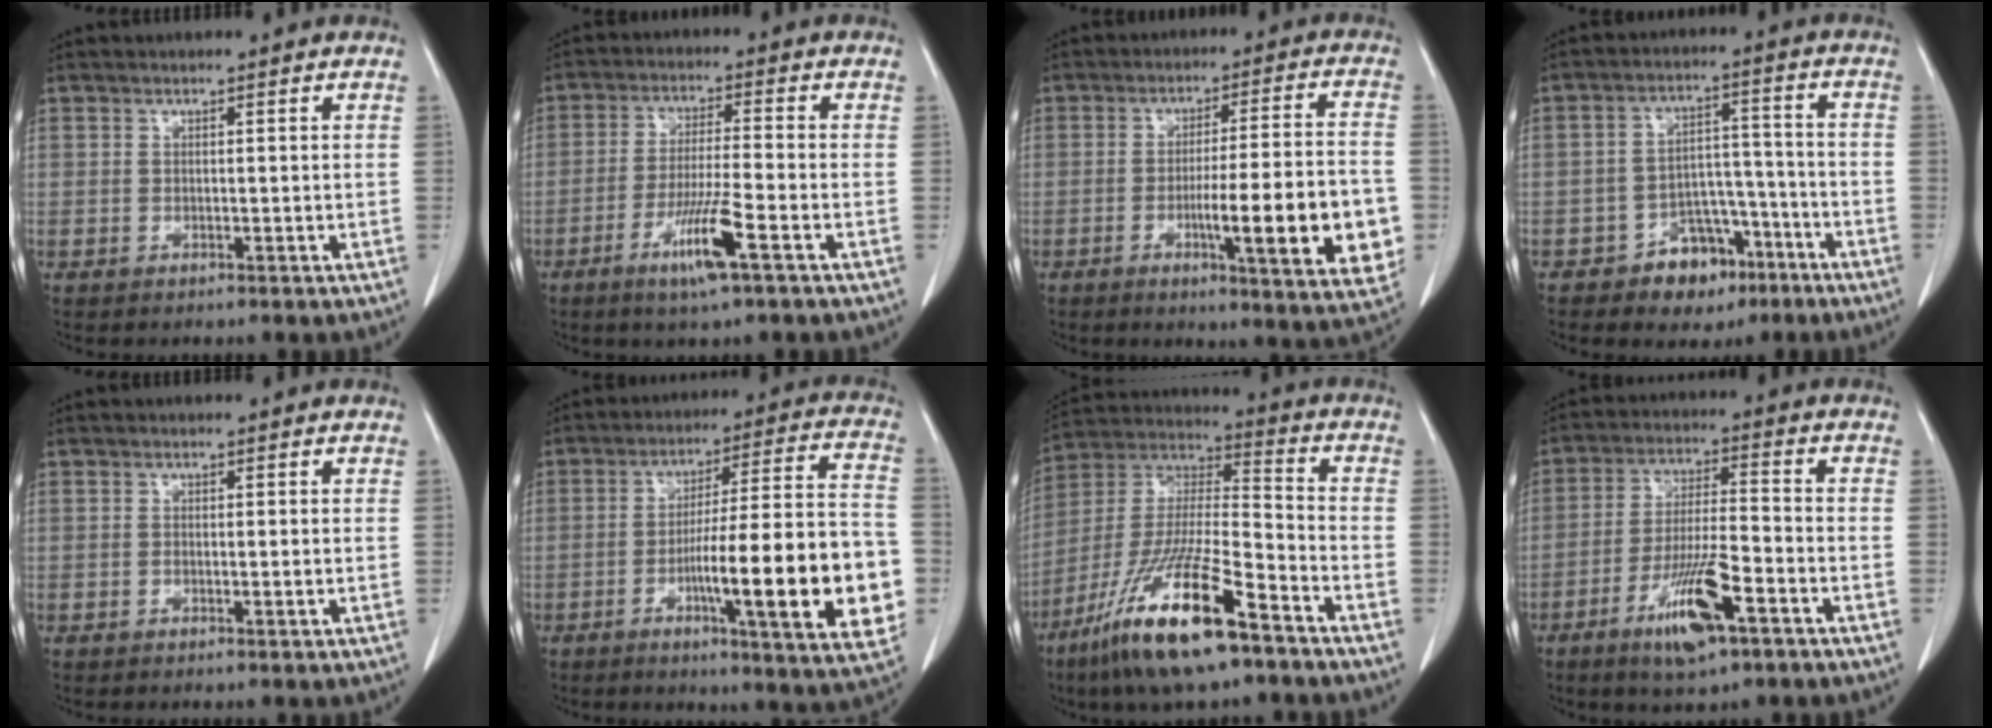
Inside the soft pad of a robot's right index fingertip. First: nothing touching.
{"total": 8.4, "force": [-4.2, -0.2, 7.2], "torque": [-0.140, -0.016, -0.077]}
{"total": 16.2, "force": [-4.3, 1.4, 15.6], "torque": [-0.182, -0.003, -0.054]}
{"total": 8.1, "force": [-5.1, 4.9, 4.0], "torque": [-0.054, 0.025, -0.076]}
{"total": 1.1, "force": [-0.2, 0.2, 1.0], "torque": [-0.017, -0.001, -0.002]}
{"total": 21.6, "force": [-5.5, 1.8, 20.9], "torque": [-0.253, 0.007, -0.074]}
{"total": 19.2, "force": [-11.8, 2.6, 14.9], "torque": [-0.322, -0.042, -0.222]}
{"total": 11.0, "force": [-5.9, 1.9, 9.1], "torque": [-0.175, -0.011, -0.102]}